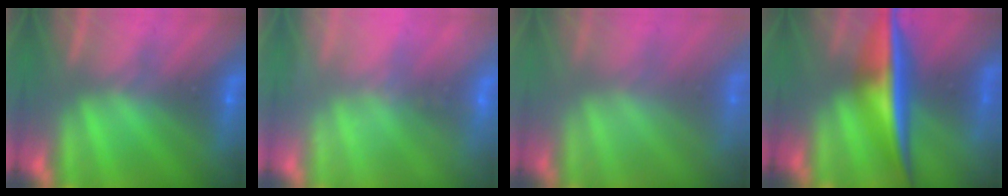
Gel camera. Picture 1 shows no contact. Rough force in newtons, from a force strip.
{"total": 2.3}
{"total": 1.4}
{"total": 9.2}